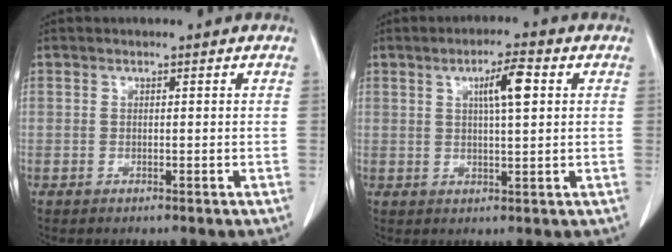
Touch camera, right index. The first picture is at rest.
{"total": 5.4, "force": [1.7, 0.6, 5.1], "torque": [-0.087, 0.005, 0.028]}